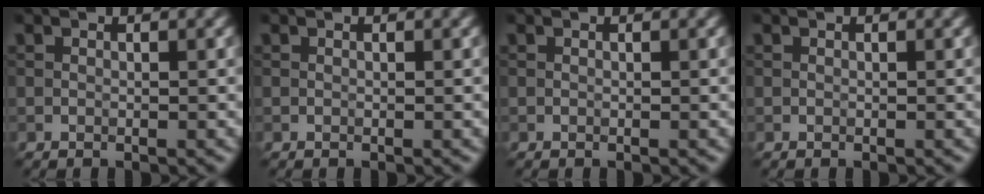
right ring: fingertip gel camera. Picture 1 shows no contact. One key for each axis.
{"total": 0.0}
{"total": 0.0}
{"total": 0.0}